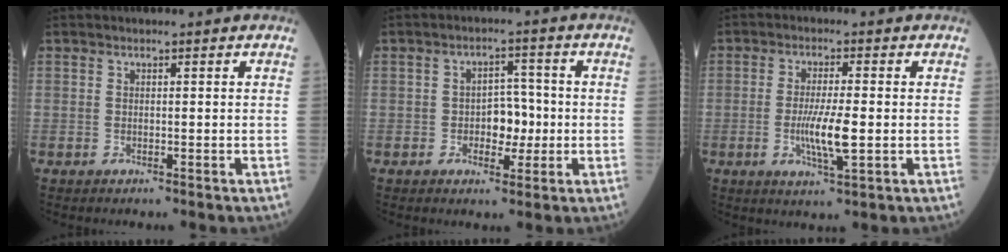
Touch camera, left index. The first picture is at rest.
{"total": 4.8, "force": [-0.8, 2.9, 3.7], "torque": [-0.052, 0.012, -0.013]}
{"total": 6.2, "force": [-1.0, 0.6, 6.1], "torque": [-0.121, -0.012, -0.019]}